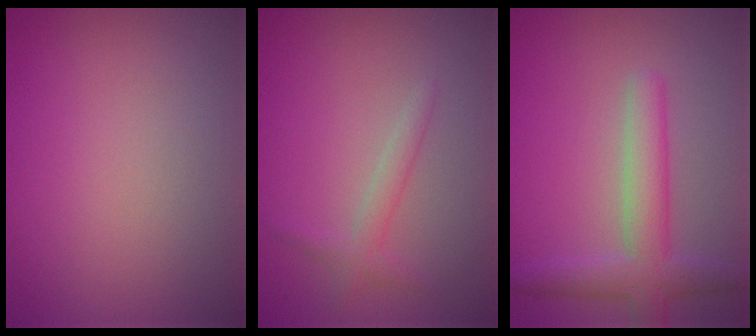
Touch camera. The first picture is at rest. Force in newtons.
{"total": 1.6, "press": 1.6, "slide": 0.1}
{"total": 4.1, "press": 4.1, "slide": 0.2}